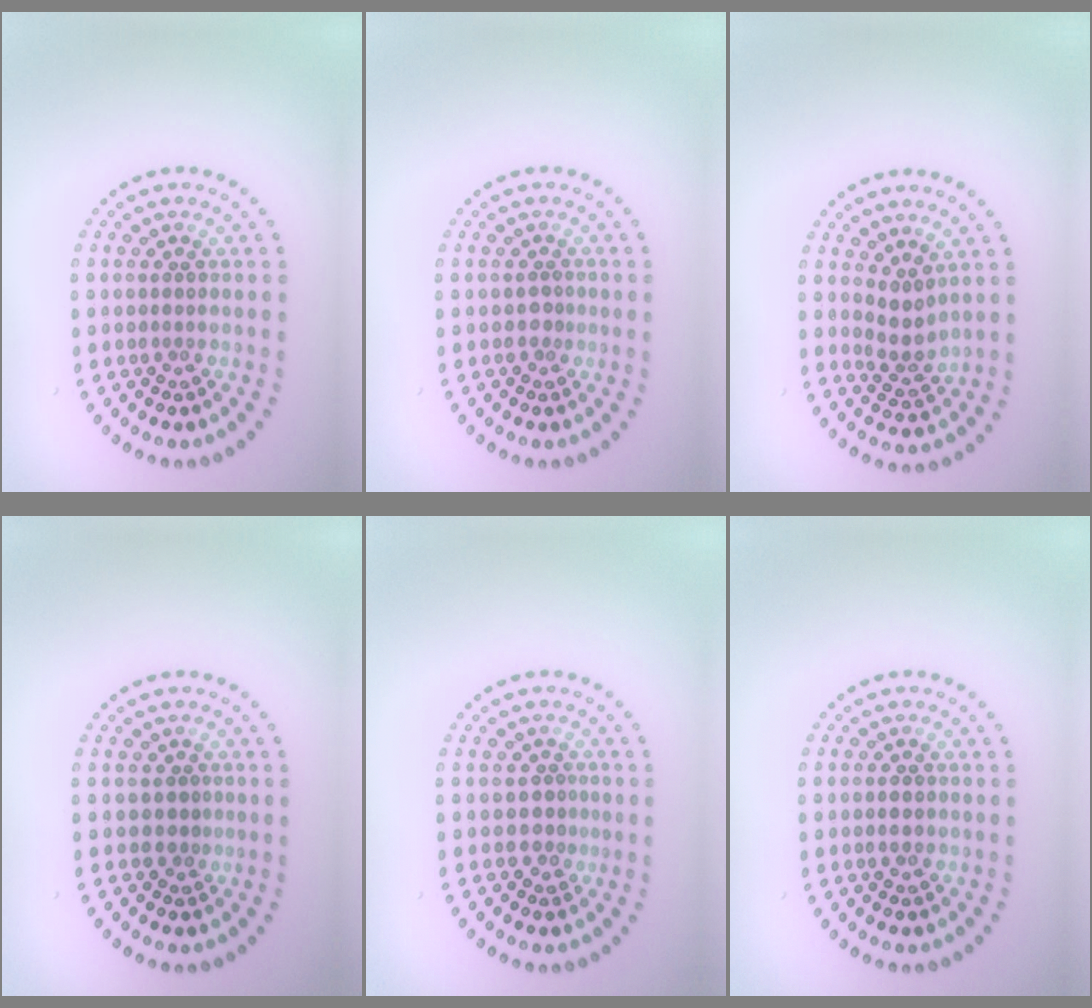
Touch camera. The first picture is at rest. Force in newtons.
{"total": 0.9, "press": 0.6, "slide": 0.7}
{"total": 2.2, "press": 1.7, "slide": 1.4}
{"total": 0.8, "press": 0.5, "slide": 0.6}
{"total": 1.6, "press": 1.0, "slide": 1.2}
{"total": 1.2, "press": 1.1, "slide": 0.3}